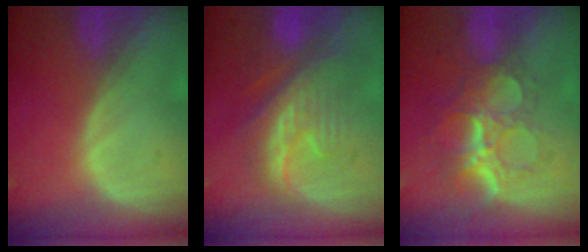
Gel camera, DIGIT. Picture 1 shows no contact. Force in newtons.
{"total": 9.4, "press": 8.8, "slide": 3.5}
{"total": 9.1, "press": 7.7, "slide": 4.8}